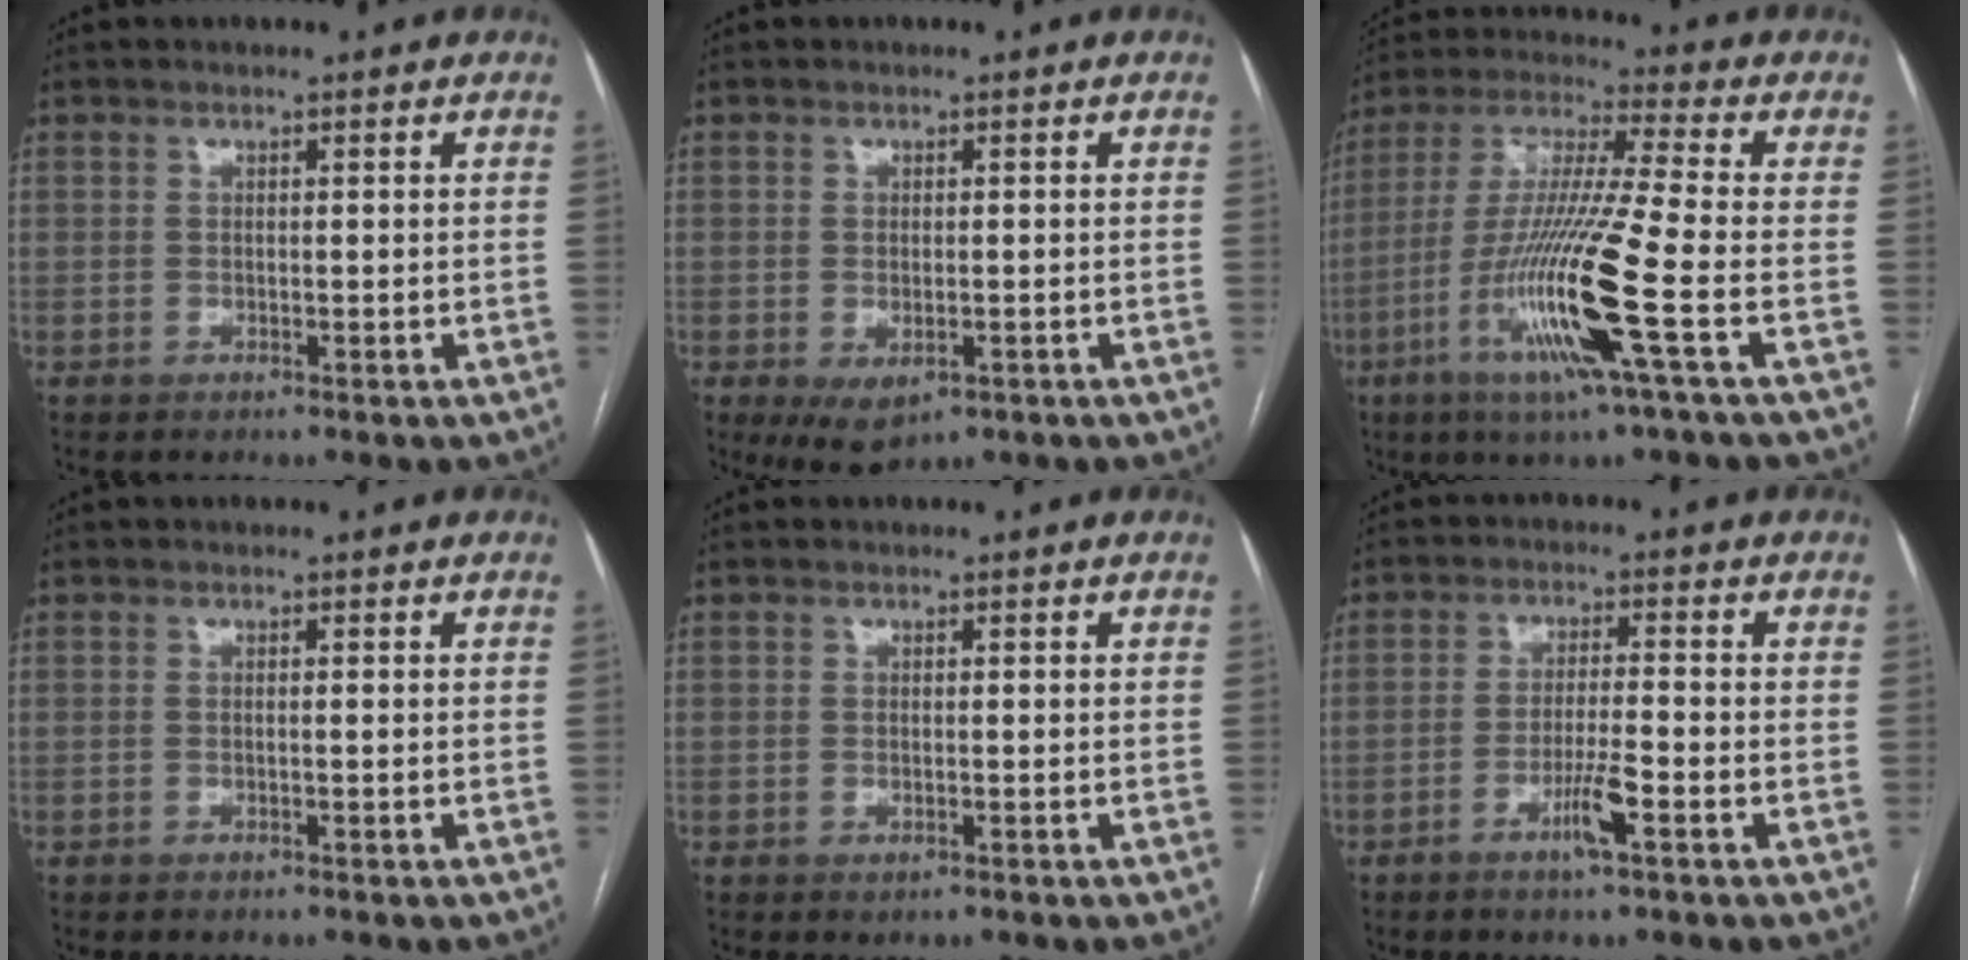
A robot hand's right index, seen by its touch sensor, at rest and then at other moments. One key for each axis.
{"total": 5.2, "fx": -2.2, "fy": 2.6, "fz": 3.9, "tx": -0.067, "ty": -0.012, "tz": -0.023}
{"total": 16.8, "fx": -5.7, "fy": -0.8, "fz": 15.8, "tx": -0.324, "ty": -0.020, "tz": -0.114}
{"total": 0.0}
{"total": 0.7, "fx": -0.3, "fy": 0.3, "fz": 0.6, "tx": -0.011, "ty": -0.003, "tz": -0.002}
{"total": 5.1, "fx": -2.5, "fy": 0.1, "fz": 4.4, "tx": -0.082, "ty": -0.006, "tz": -0.048}